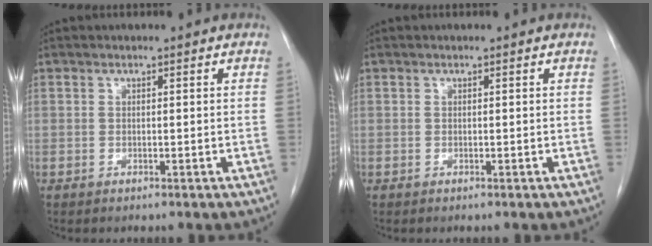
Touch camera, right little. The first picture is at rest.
{"total": 0.0}